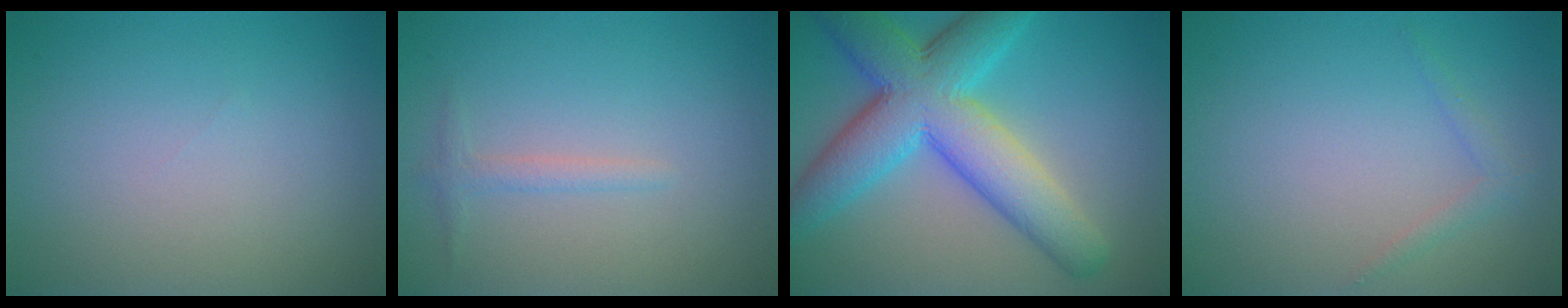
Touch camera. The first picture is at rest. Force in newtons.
{"total": 1.1, "press": 1.1, "slide": 0.1}
{"total": 9.8, "press": 9.8, "slide": 0.4}
{"total": 1.1, "press": 1.1, "slide": 0.1}